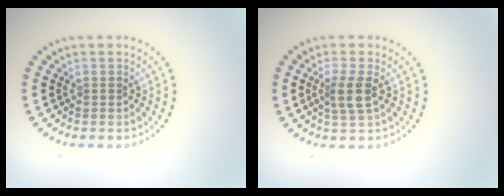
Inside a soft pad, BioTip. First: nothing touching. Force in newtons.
{"total": 2.2, "press": 1.9, "slide": 1.1}